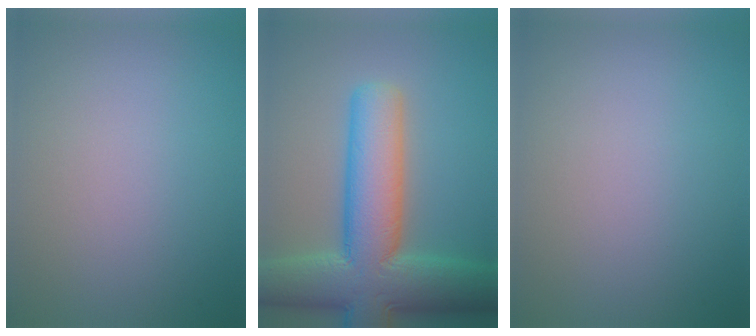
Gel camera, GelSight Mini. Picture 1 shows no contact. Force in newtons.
{"total": 12.2, "press": 12.2, "slide": 0.6}
{"total": 0.0}